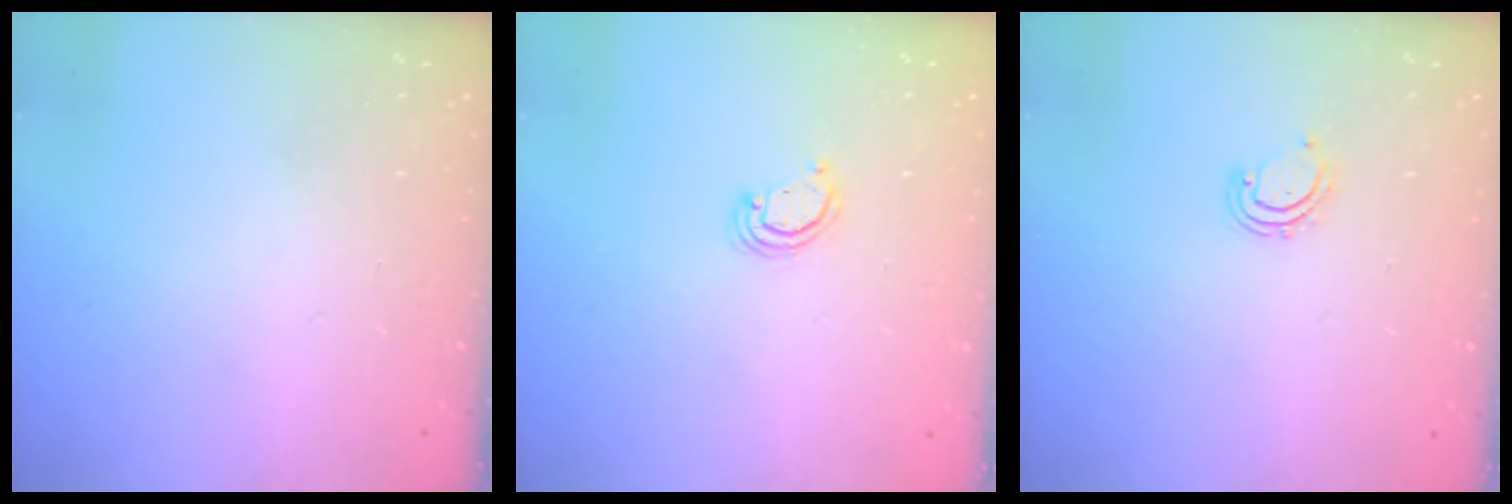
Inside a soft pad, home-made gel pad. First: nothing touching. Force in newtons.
{"total": 2.0, "press": 2.0, "slide": 0.2}
{"total": 3.5, "press": 3.5, "slide": 0.3}